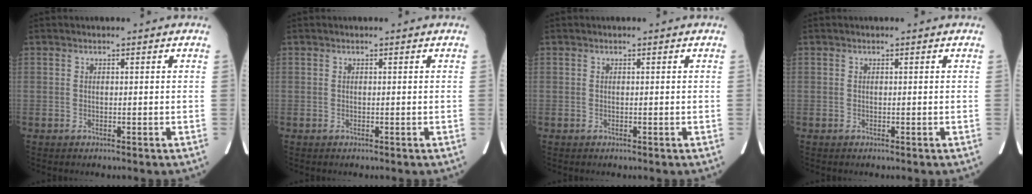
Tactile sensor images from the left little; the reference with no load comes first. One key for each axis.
{"total": 0.0}
{"total": 0.0}
{"total": 0.0}